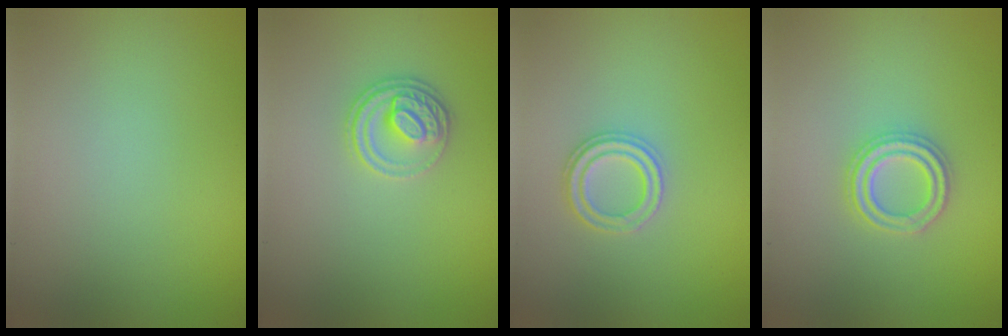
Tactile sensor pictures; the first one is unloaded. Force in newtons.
{"total": 2.7, "press": 2.5, "slide": 1.0}
{"total": 2.2, "press": 2.1, "slide": 0.6}
{"total": 3.2, "press": 3.1, "slide": 0.7}